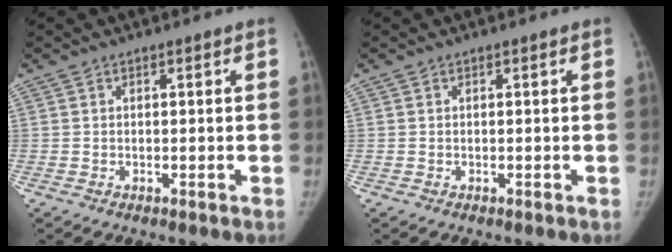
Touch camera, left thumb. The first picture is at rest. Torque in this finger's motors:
{"motor_torque": [-0.30, -0.30, 0.02, 0.02, -0.01]}